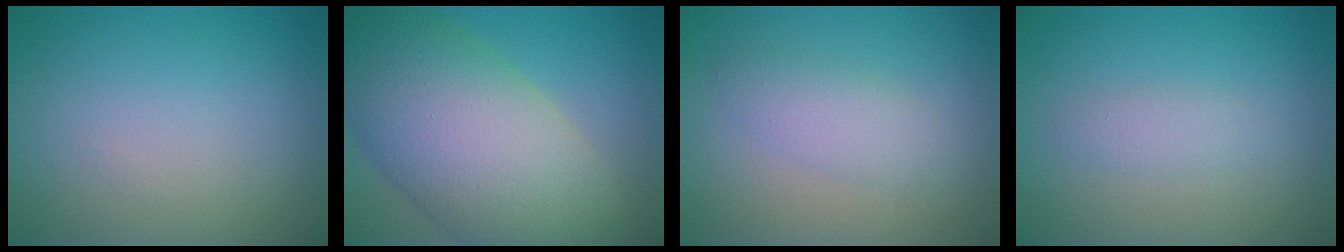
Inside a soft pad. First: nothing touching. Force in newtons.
{"total": 12.9, "press": 12.9, "slide": 0.5}
{"total": 2.5, "press": 2.5, "slide": 0.1}
{"total": 1.3, "press": 1.3, "slide": 0.0}